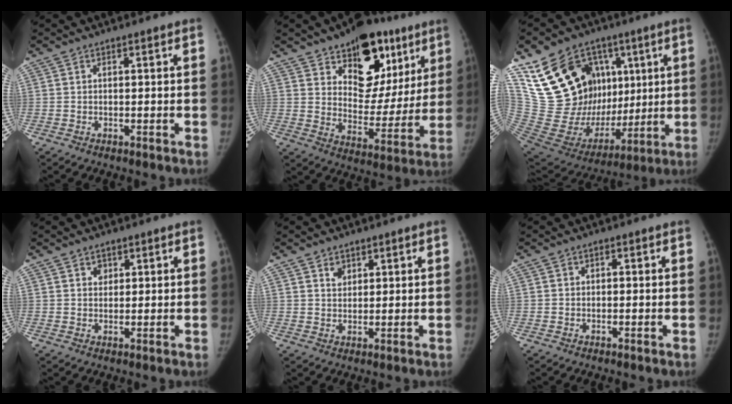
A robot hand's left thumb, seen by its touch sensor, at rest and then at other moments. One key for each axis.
{"total": 20.4, "fx": 11.8, "fy": 11.8, "fz": 11.8, "tx": -0.101, "ty": -0.049, "tz": 0.175}
{"total": 26.7, "fx": 9.8, "fy": 18.7, "fz": 16.4, "tx": -0.255, "ty": -0.001, "tz": 0.194}
{"total": 2.1, "fx": 1.1, "fy": 1.6, "fz": 0.7, "tx": 0.004, "ty": -0.006, "tz": 0.015}
{"total": 2.7, "fx": 1.6, "fy": 1.9, "fz": 0.9, "tx": 0.000, "ty": -0.012, "tz": 0.029}
{"total": 0.7, "fx": -0.2, "fy": 0.7, "fz": 0.2, "tx": 0.004, "ty": 0.004, "tz": -0.007}